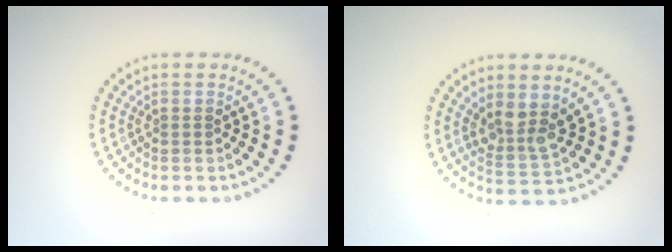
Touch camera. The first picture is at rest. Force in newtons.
{"total": 3.2, "press": 2.7, "slide": 1.7}